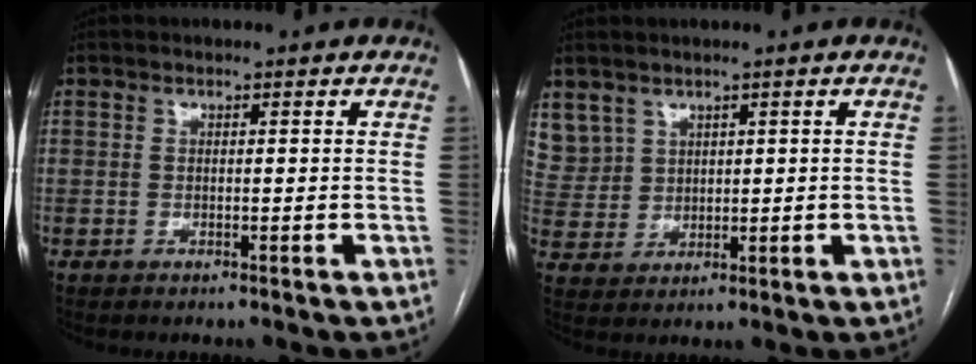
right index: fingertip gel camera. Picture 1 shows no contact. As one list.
[{"total": 7.3, "force": [4.4, 5.7, 1.0], "torque": [-0.036, 0.021, 0.108]}]